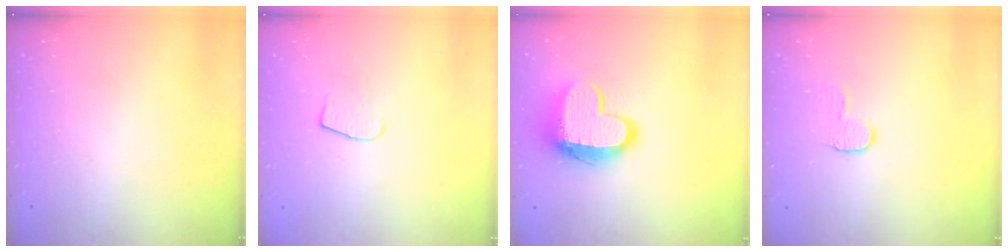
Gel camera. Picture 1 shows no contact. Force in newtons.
{"total": 5.5, "press": 5.5, "slide": 0.5}
{"total": 12.7, "press": 12.7, "slide": 0.9}
{"total": 5.7, "press": 5.7, "slide": 0.5}